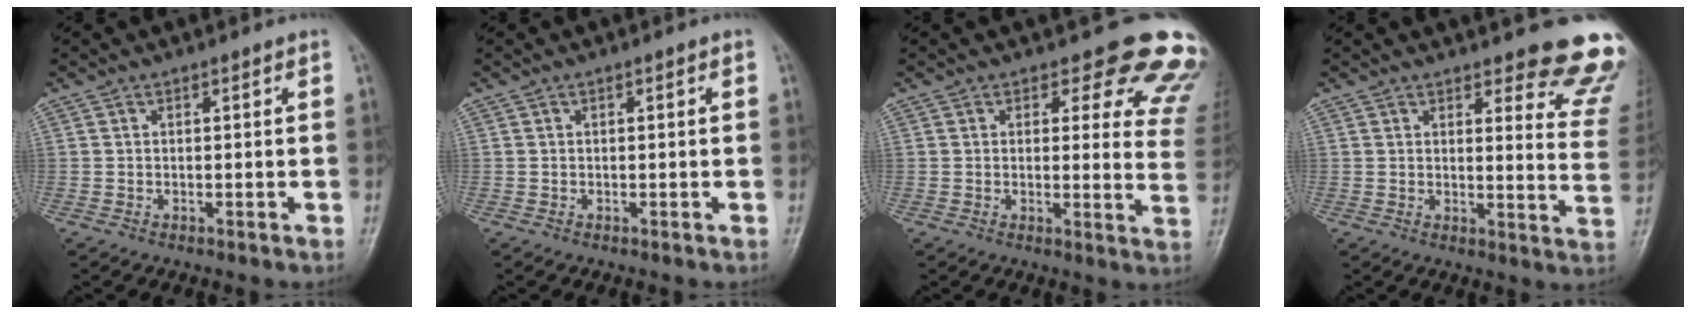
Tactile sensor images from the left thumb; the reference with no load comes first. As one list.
[{"total": 0.0}, {"total": 14.5, "force": [12.5, 5.2, 5.1], "torque": [0.009, -0.096, 0.107]}, {"total": 13.2, "force": [11.7, 2.9, 5.4], "torque": [-0.013, -0.101, 0.107]}]